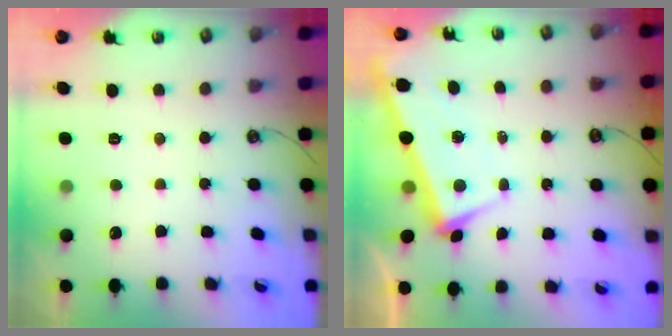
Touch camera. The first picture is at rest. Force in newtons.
{"total": 2.9, "press": 2.8, "slide": 0.8}